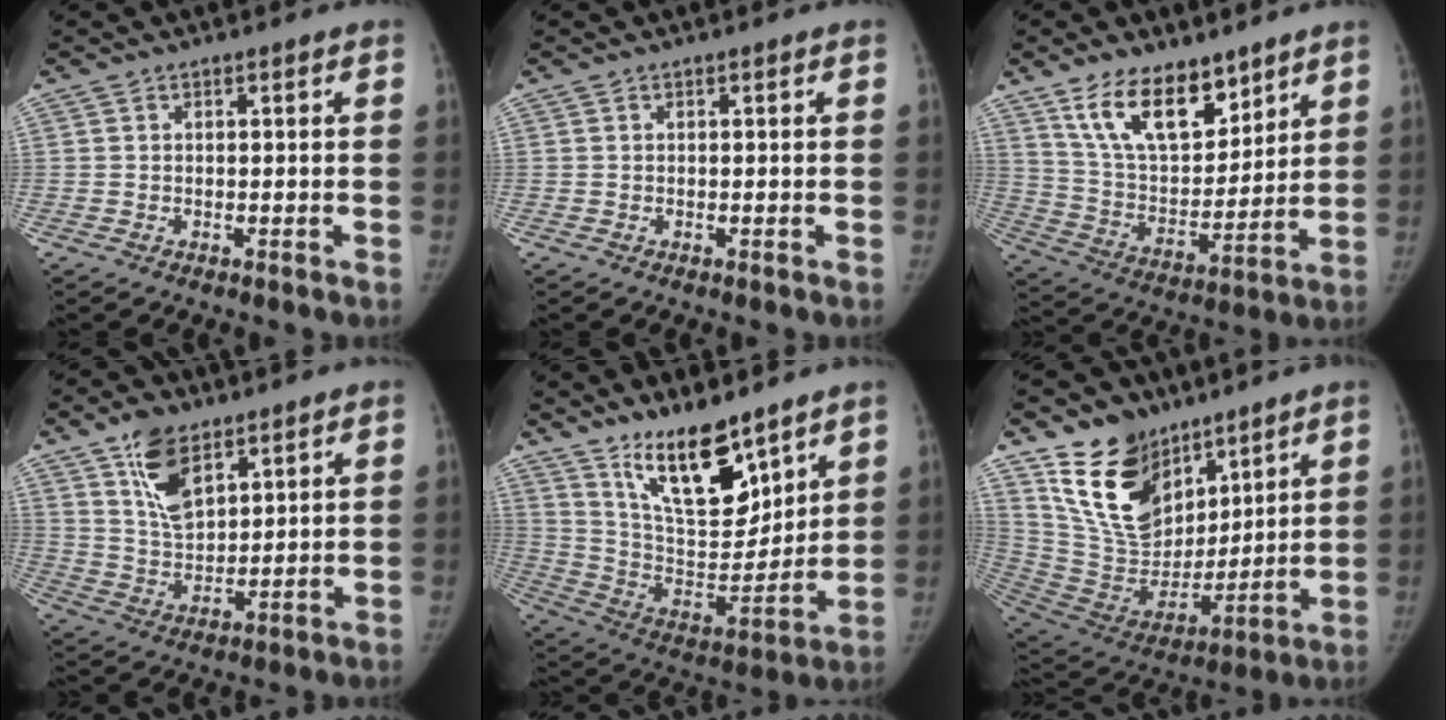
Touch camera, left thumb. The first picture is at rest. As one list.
[{"total": 0.0}, {"total": 15.8, "force": [10.6, 7.7, 8.8], "torque": [-0.109, -0.066, 0.203]}, {"total": 10.0, "force": [6.0, 5.2, 6.1], "torque": [-0.092, -0.036, 0.118]}, {"total": 17.6, "force": [12.3, 6.4, 10.8], "torque": [-0.132, -0.087, 0.228]}, {"total": 18.9, "force": [12.4, 11.3, 8.6], "torque": [-0.110, -0.069, 0.244]}]